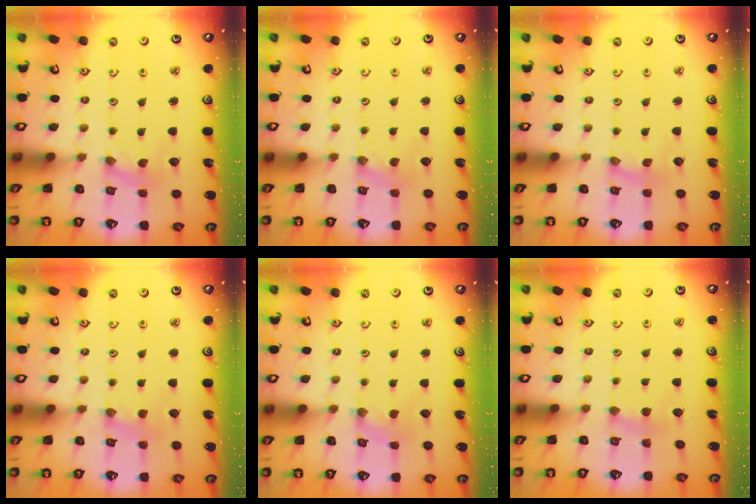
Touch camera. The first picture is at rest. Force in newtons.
{"total": 1.4, "press": 1.4, "slide": 0.2}
{"total": 1.4, "press": 1.4, "slide": 0.3}
{"total": 2.2, "press": 2.1, "slide": 0.5}
{"total": 0.7, "press": 0.7, "slide": 0.2}
{"total": 3.9, "press": 3.9, "slide": 0.6}